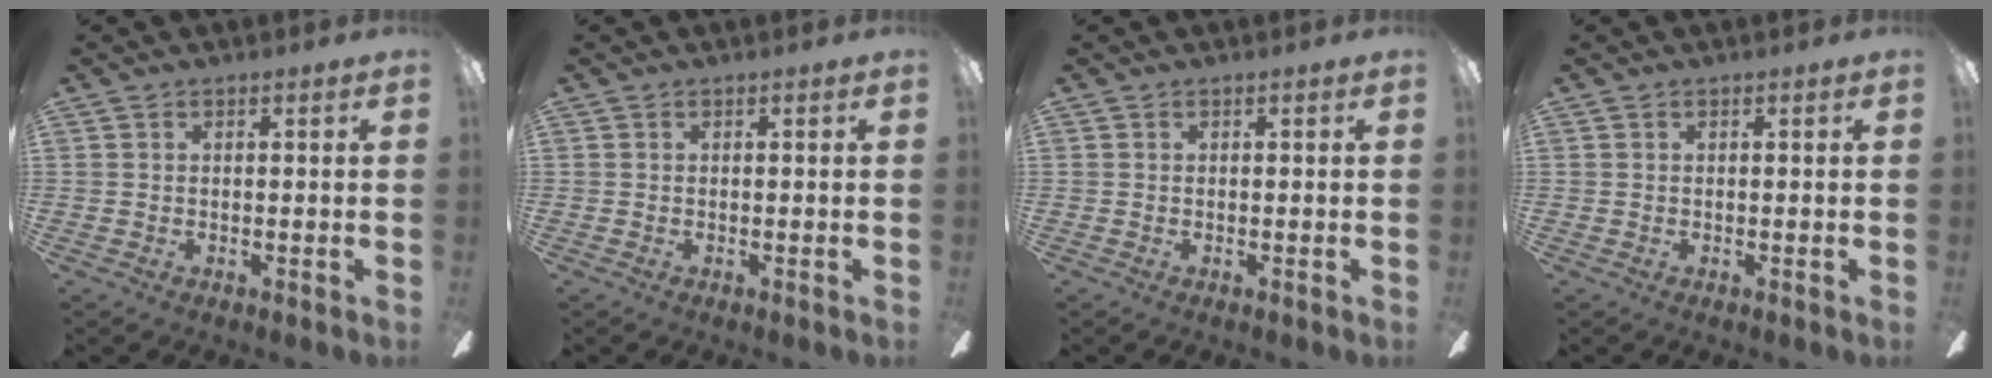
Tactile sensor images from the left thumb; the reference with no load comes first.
{"total": 0.0}
{"total": 0.0}
{"total": 0.0}